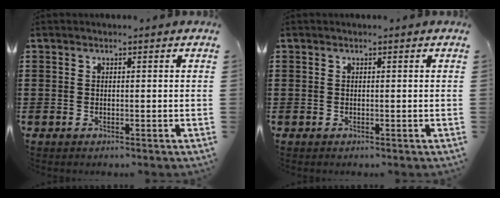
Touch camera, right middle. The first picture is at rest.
{"total": 0.0}